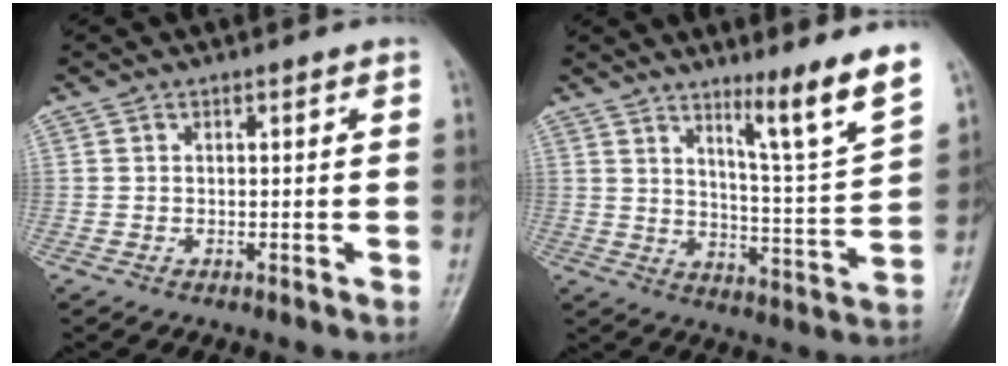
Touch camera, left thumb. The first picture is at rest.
{"total": 11.2, "force": [7.7, -0.4, 8.2], "torque": [-0.119, -0.066, 0.122]}